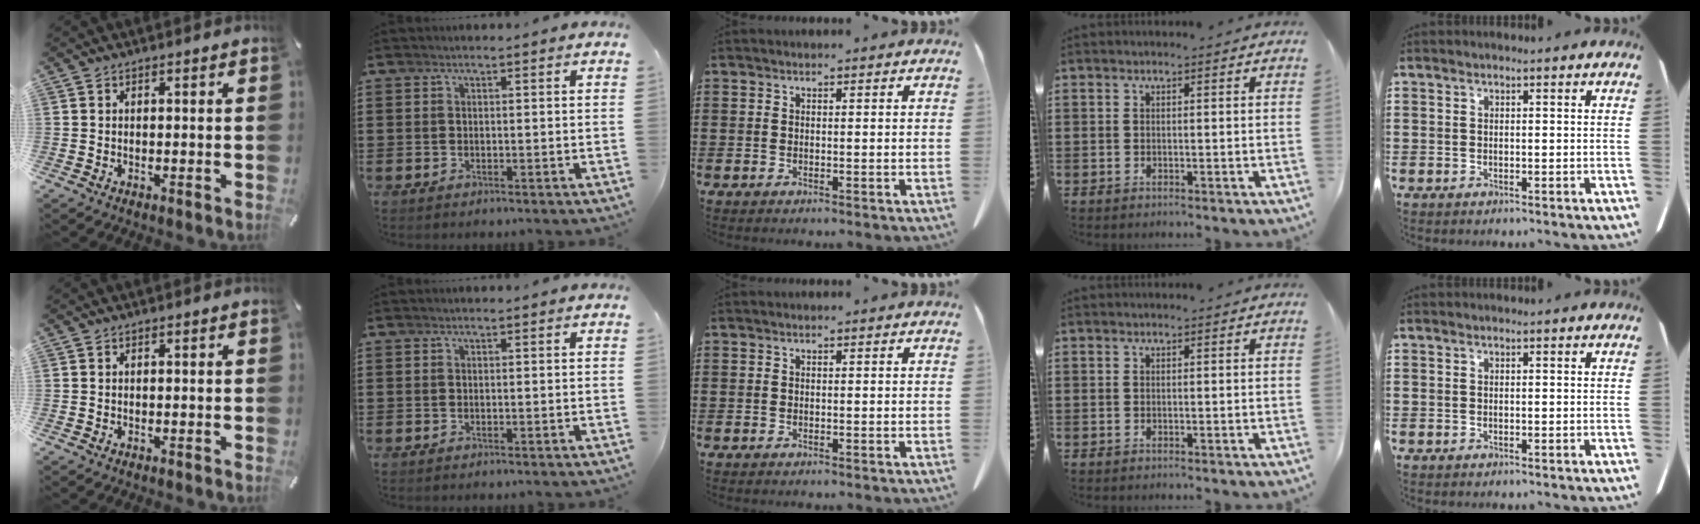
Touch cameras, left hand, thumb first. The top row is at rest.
{}